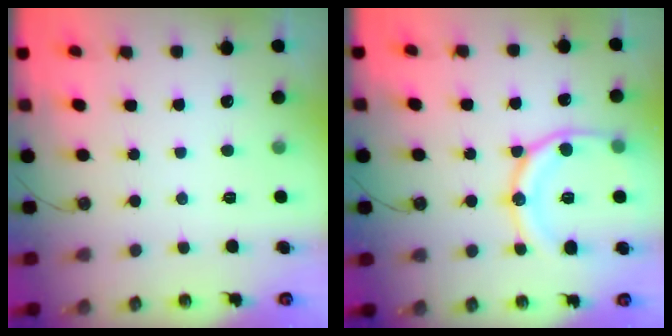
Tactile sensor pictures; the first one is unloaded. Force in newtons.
{"total": 17.7, "press": 17.6, "slide": 1.8}